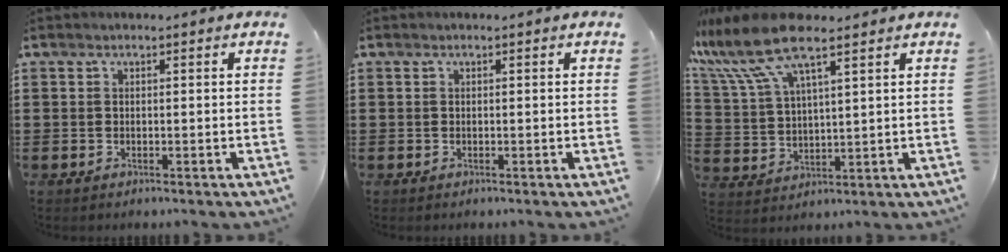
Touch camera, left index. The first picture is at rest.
{"total": 0.0}
{"total": 10.8, "force": [7.7, 3.0, 6.9], "torque": [-0.172, -0.017, 0.135]}